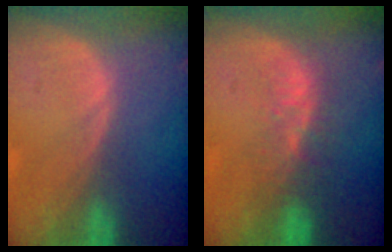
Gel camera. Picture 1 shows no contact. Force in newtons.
{"total": 4.9, "press": 4.3, "slide": 2.2}